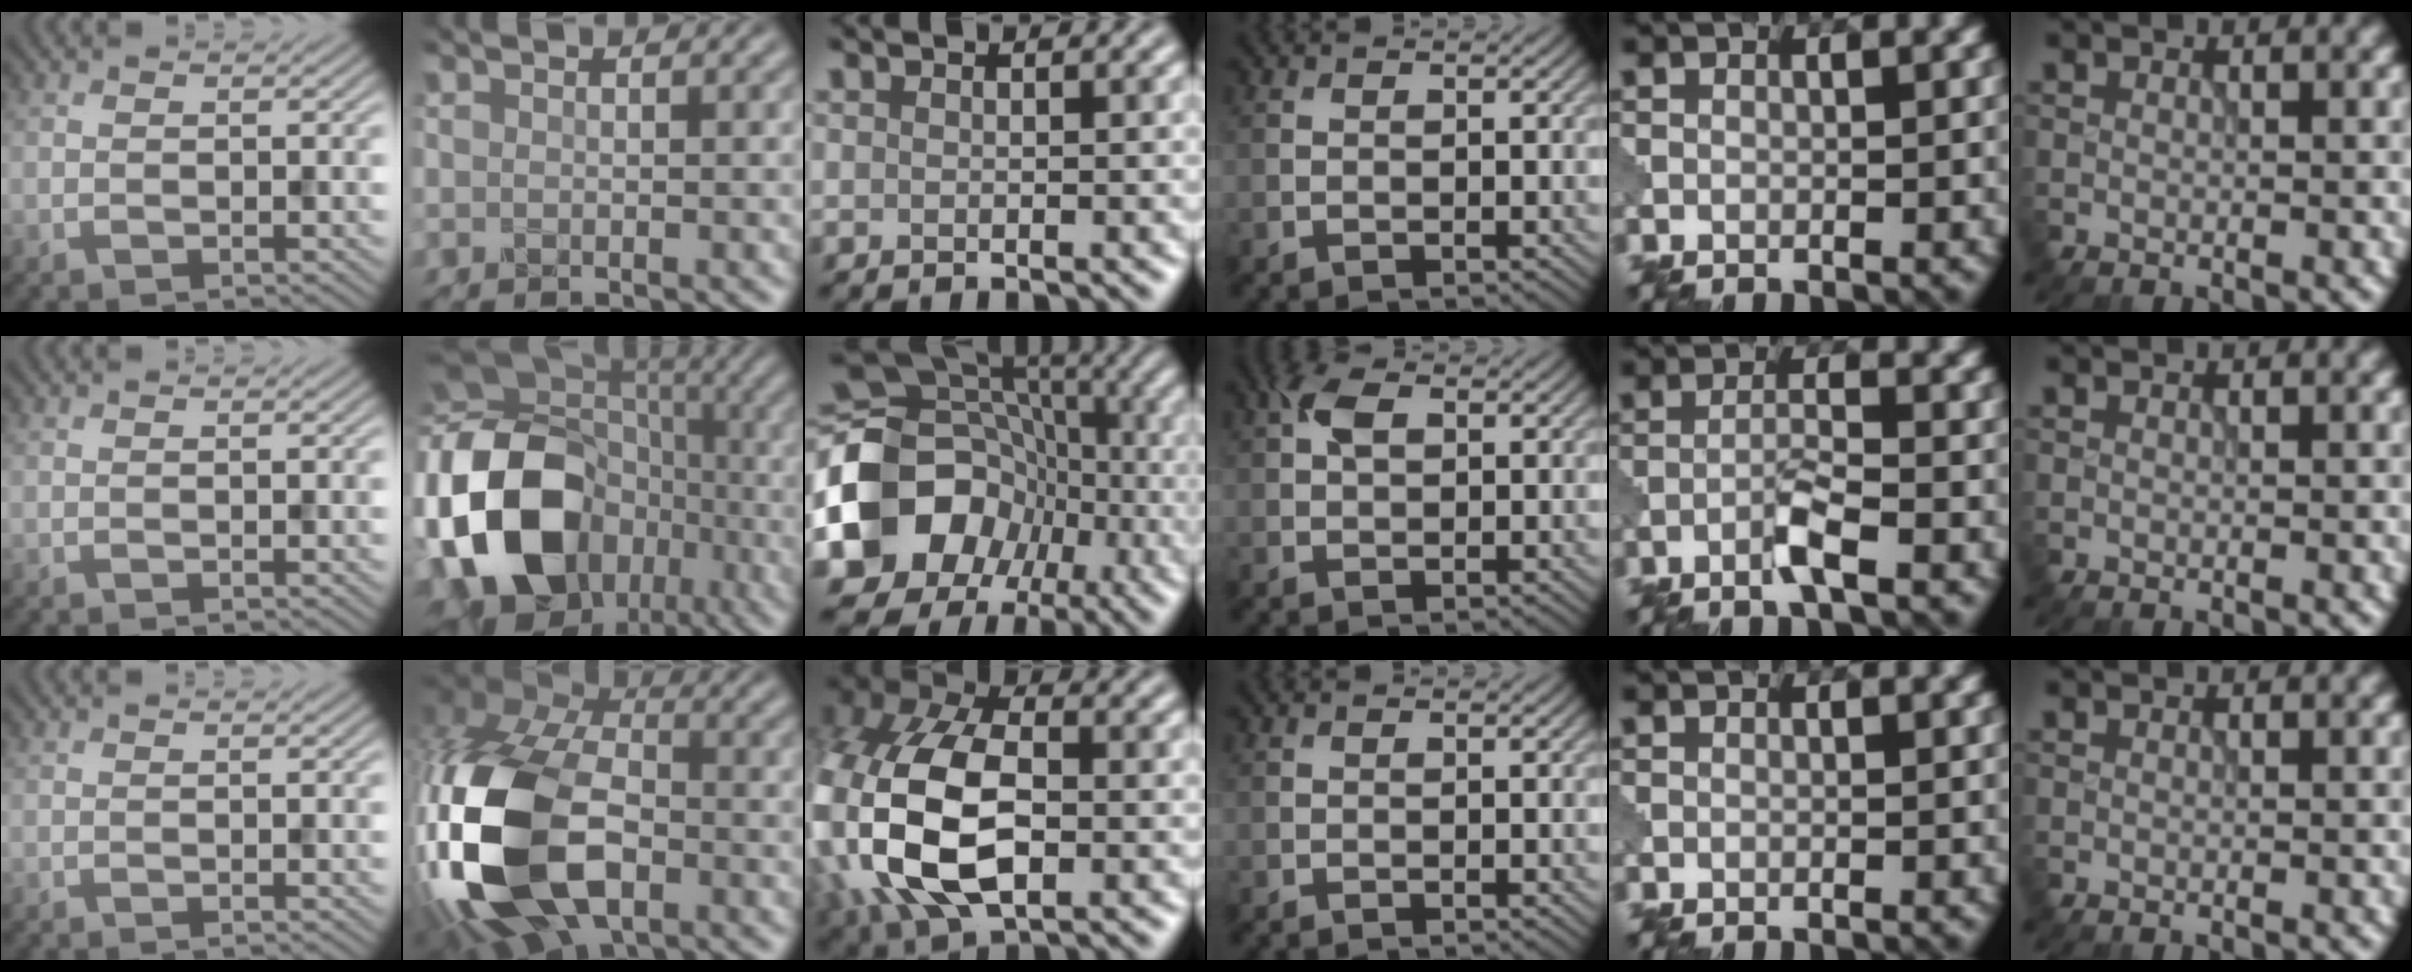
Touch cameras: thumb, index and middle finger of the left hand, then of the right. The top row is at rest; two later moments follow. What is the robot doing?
{"motion": "assemble", "object": "puzzle pieces"}